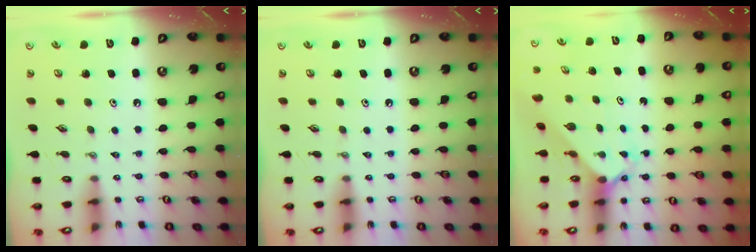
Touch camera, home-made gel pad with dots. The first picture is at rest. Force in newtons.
{"total": 0.0}
{"total": 2.4, "press": 2.4, "slide": 0.2}